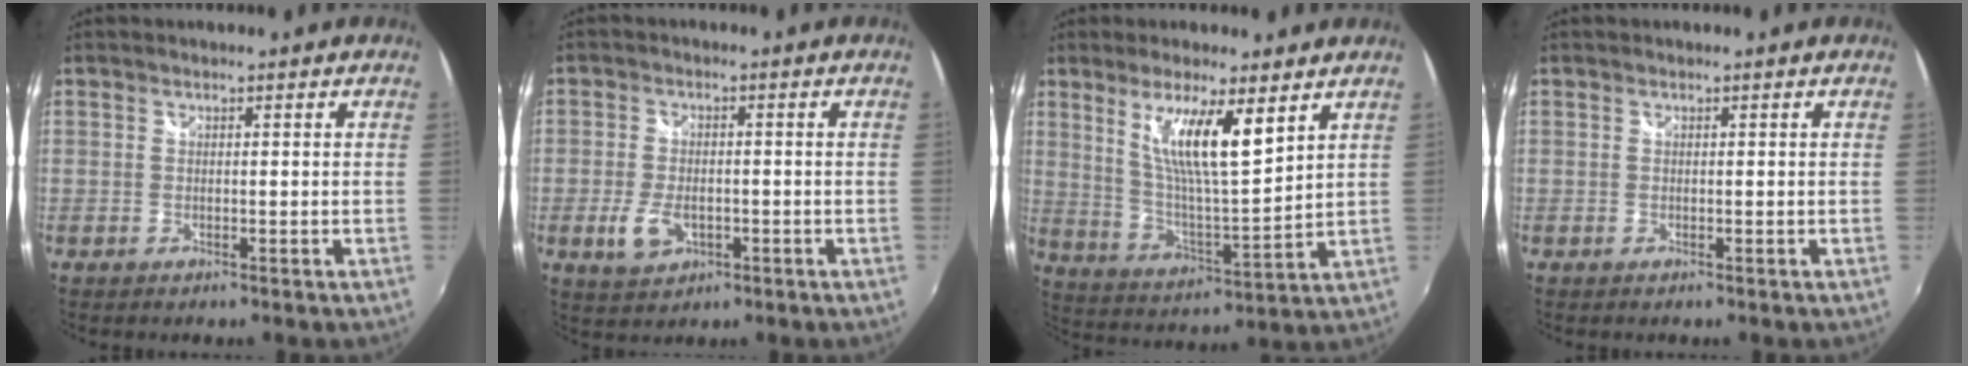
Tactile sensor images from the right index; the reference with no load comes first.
{"total": 6.4, "force": [-2.2, 4.0, 4.6], "torque": [-0.107, -0.008, -0.035]}
{"total": 12.5, "force": [6.5, 1.8, 10.5], "torque": [-0.188, -0.012, 0.126]}
{"total": 0.0}